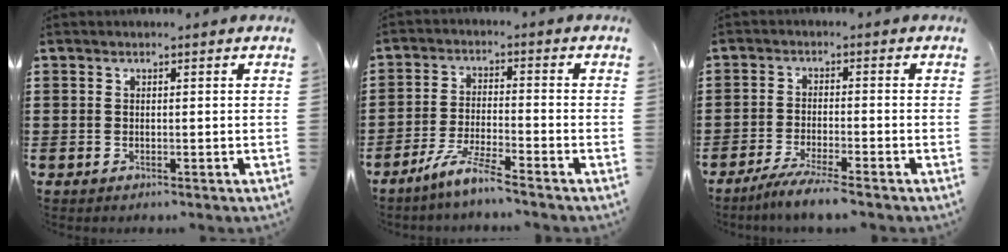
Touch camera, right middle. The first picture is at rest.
{"total": 5.6, "force": [-4.6, -0.1, 3.1], "torque": [-0.070, -0.012, -0.090]}
{"total": 4.0, "force": [-3.6, -0.3, 1.8], "torque": [-0.036, -0.008, -0.069]}